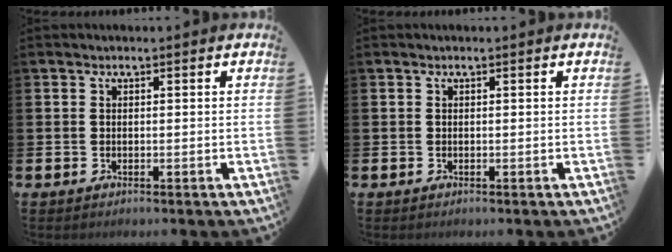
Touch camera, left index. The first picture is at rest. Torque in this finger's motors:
{"motor_torque": [0.01, 0.03, 0.02, 0.00]}